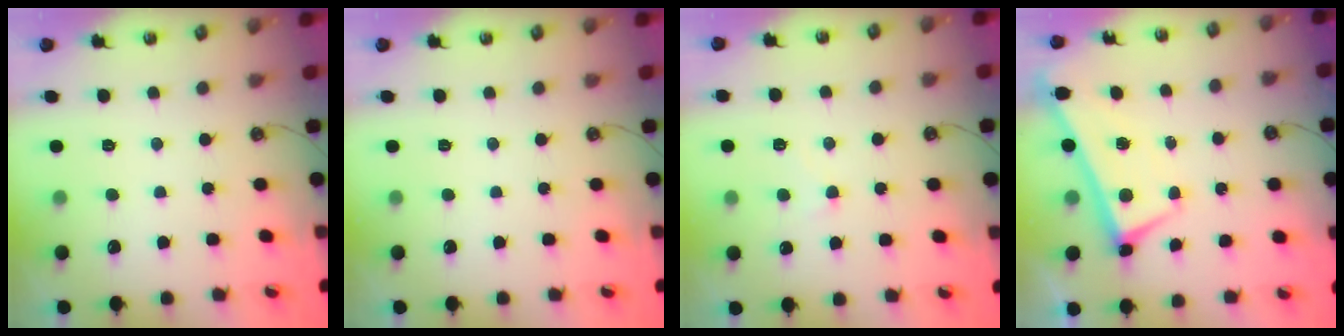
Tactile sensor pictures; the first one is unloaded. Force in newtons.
{"total": 0.0}
{"total": 1.6, "press": 1.5, "slide": 0.5}
{"total": 1.0, "press": 0.9, "slide": 0.3}